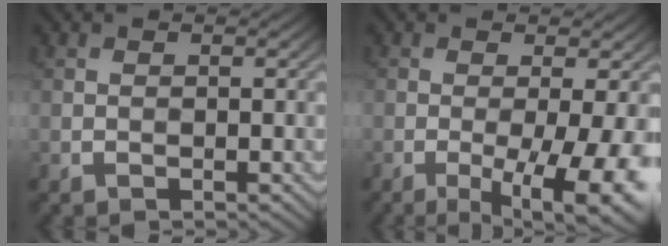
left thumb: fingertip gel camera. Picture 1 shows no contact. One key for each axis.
{"total": 9.3, "fx": -2.8, "fy": 2.2, "fz": 8.6, "tx": -0.127, "ty": -0.006, "tz": -0.030}